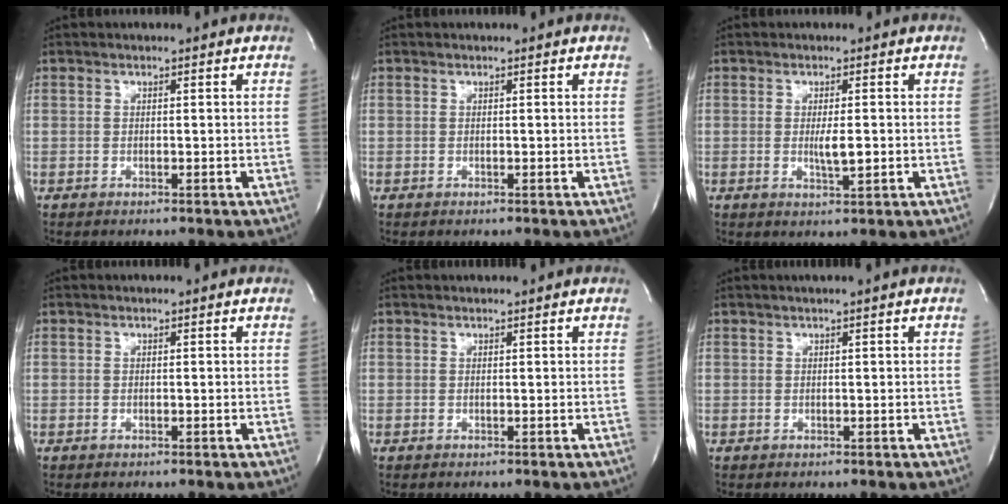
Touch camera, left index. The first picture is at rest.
{"total": 0.0}
{"total": 2.9, "force": [-0.3, 0.4, 2.8], "torque": [-0.054, -0.006, -0.003]}
{"total": 0.0}
{"total": 0.9, "force": [0.9, -0.1, 0.2], "torque": [-0.002, 0.008, 0.017]}
{"total": 1.1, "force": [0.7, -0.3, 0.8], "torque": [-0.020, 0.003, 0.018]}